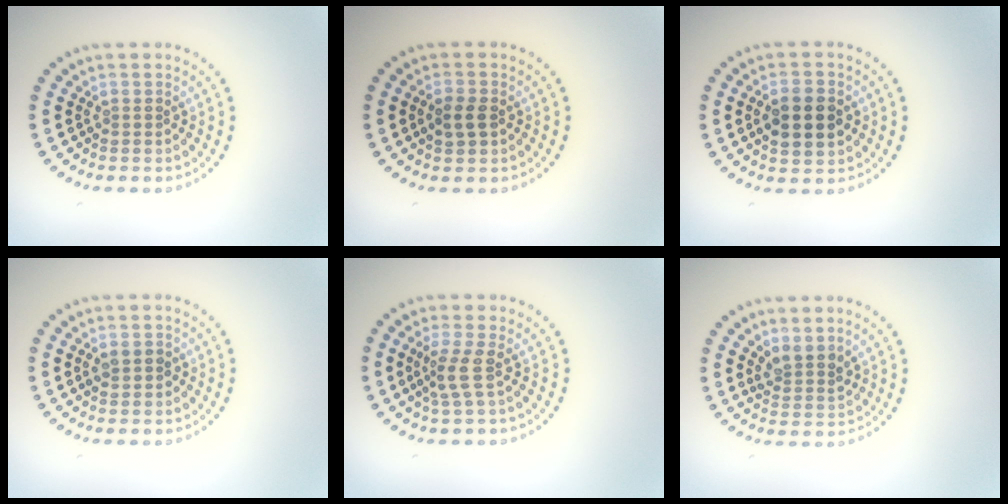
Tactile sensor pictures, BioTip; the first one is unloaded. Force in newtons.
{"total": 2.1, "press": 2.1, "slide": 0.3}
{"total": 4.3, "press": 4.3, "slide": 0.2}
{"total": 1.4, "press": 1.4, "slide": 0.3}
{"total": 2.2, "press": 1.6, "slide": 1.5}
{"total": 2.4, "press": 1.9, "slide": 1.5}